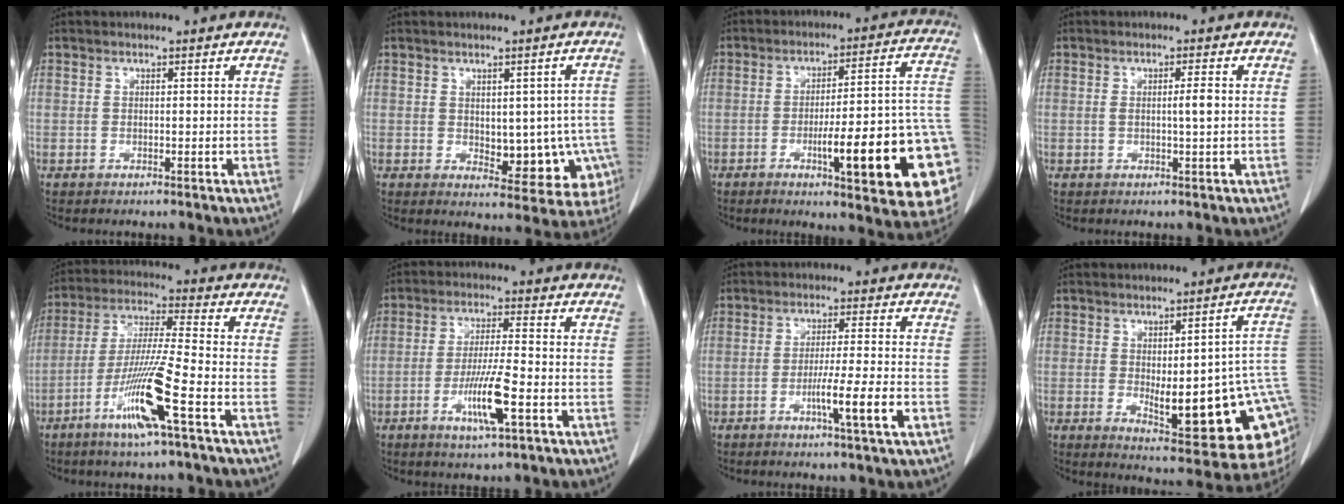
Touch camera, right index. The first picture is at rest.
{"total": 10.4, "force": [-1.9, 5.5, 8.6], "torque": [-0.086, 0.009, -0.010]}
{"total": 20.4, "force": [-5.9, 2.4, 19.4], "torque": [-0.168, 0.012, -0.070]}
{"total": 2.1, "force": [0.0, -0.1, 2.0], "torque": [-0.035, 0.000, -0.001]}
{"total": 12.3, "force": [-5.7, -0.8, 10.8], "torque": [-0.216, -0.018, -0.110]}
{"total": 8.2, "force": [-3.1, 0.1, 7.6], "torque": [-0.146, -0.013, -0.056]}
{"total": 7.2, "force": [-2.7, -1.0, 6.7], "torque": [-0.110, -0.014, -0.046]}
{"total": 19.5, "force": [-2.6, 4.6, 18.8], "torque": [-0.168, 0.007, -0.010]}